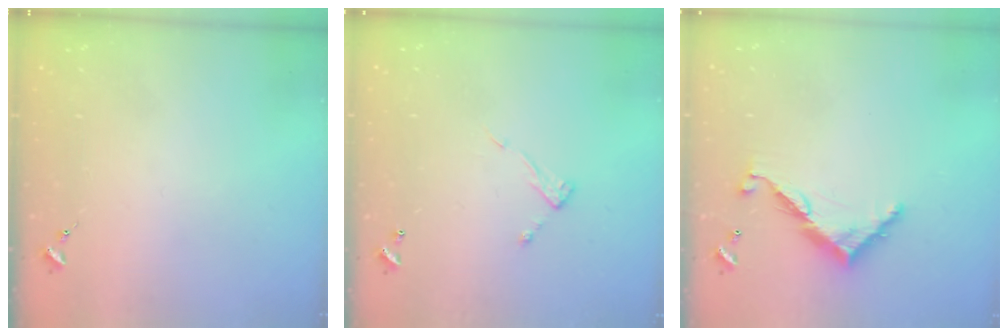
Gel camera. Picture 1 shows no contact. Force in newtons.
{"total": 6.4, "press": 6.4, "slide": 0.2}
{"total": 9.7, "press": 9.7, "slide": 0.4}